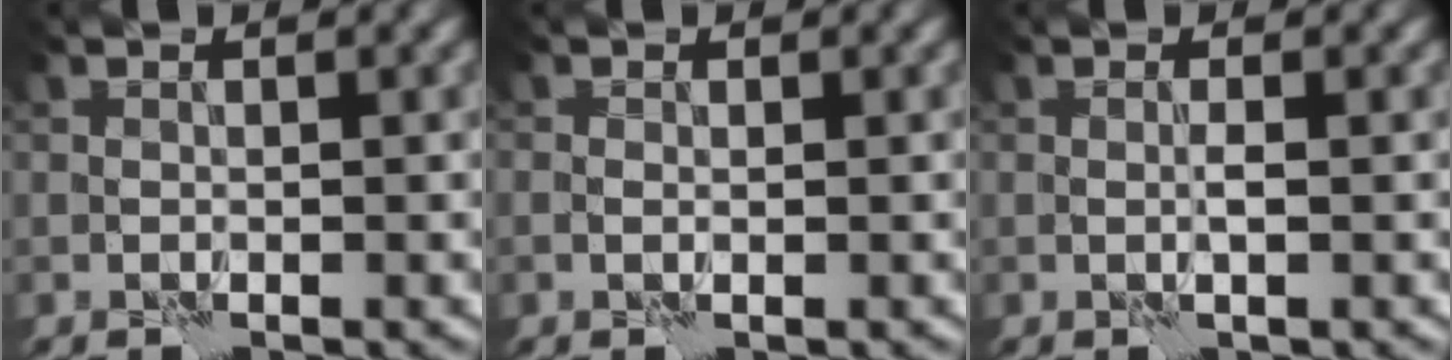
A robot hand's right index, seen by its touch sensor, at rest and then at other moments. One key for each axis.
{"total": 0.5, "fx": 0.1, "fy": 0.2, "fz": 0.5, "tx": -0.010, "ty": -0.003, "tz": 0.001}
{"total": 0.7, "fx": 0.2, "fy": -0.3, "fz": 0.6, "tx": -0.011, "ty": -0.003, "tz": 0.004}